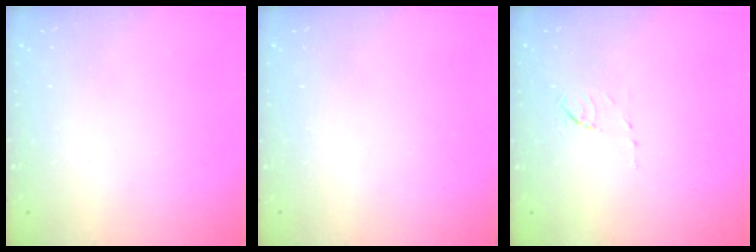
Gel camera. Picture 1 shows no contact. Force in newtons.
{"total": 0.0}
{"total": 5.3, "press": 5.3, "slide": 0.6}